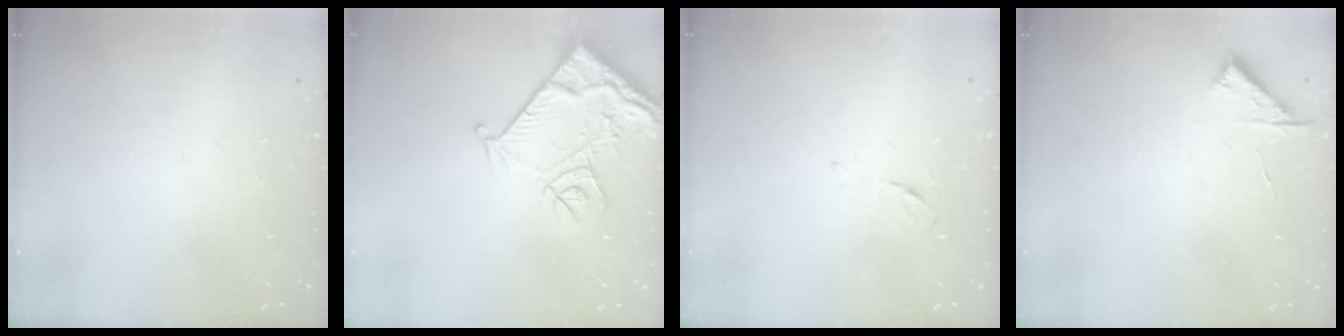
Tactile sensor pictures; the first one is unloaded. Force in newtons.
{"total": 12.6, "press": 12.5, "slide": 1.5}
{"total": 3.5, "press": 3.4, "slide": 0.8}
{"total": 4.7, "press": 4.6, "slide": 0.6}